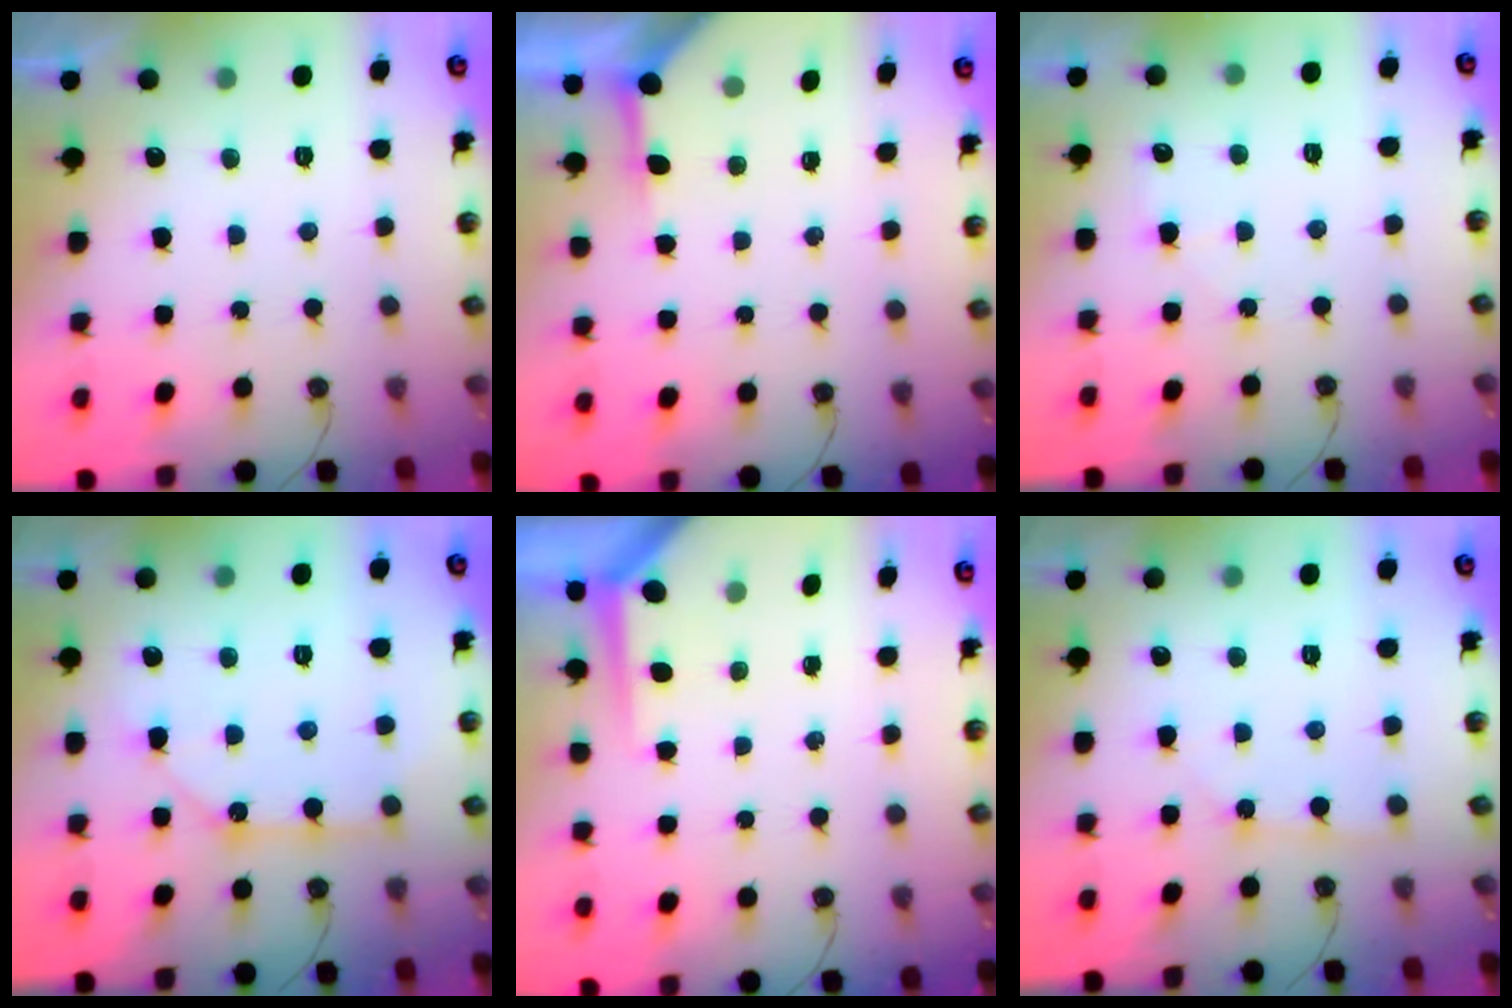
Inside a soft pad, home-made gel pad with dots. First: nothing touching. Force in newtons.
{"total": 4.0, "press": 3.9, "slide": 0.5}
{"total": 5.1, "press": 5.1, "slide": 0.7}
{"total": 10.7, "press": 10.7, "slide": 1.1}
{"total": 3.9, "press": 3.9, "slide": 0.3}
{"total": 1.8, "press": 1.8, "slide": 0.2}